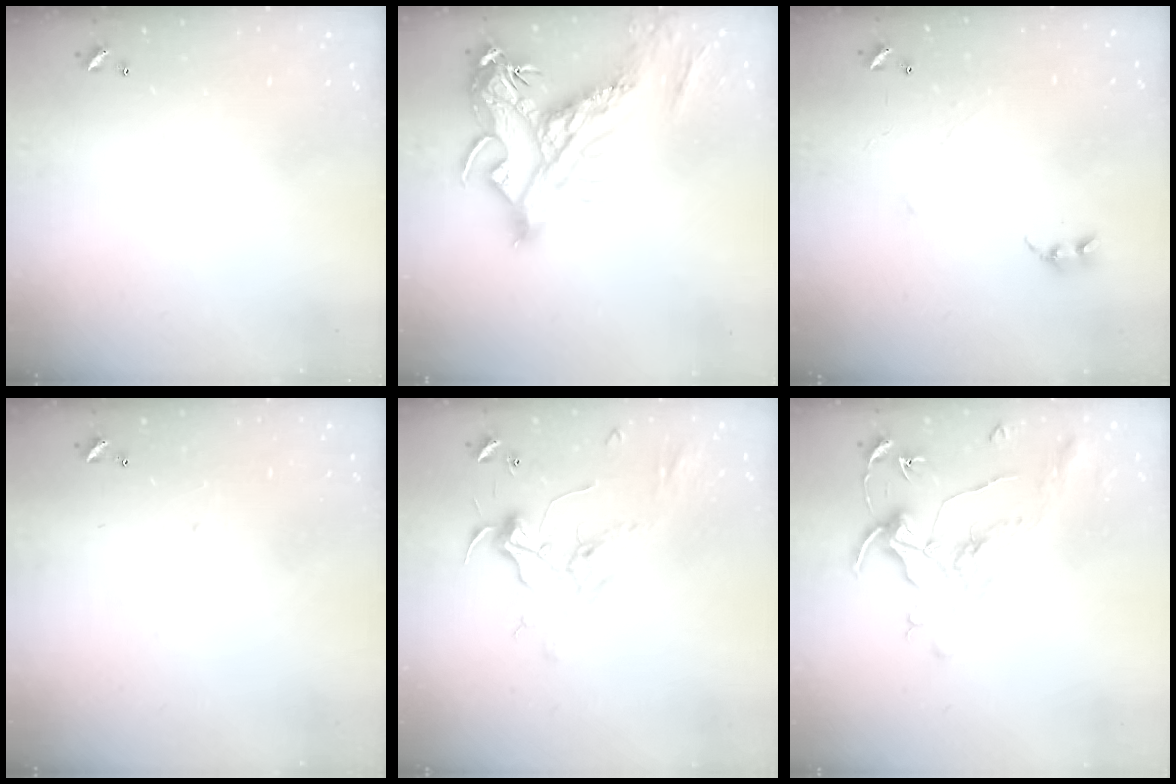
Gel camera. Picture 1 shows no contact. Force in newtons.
{"total": 15.2, "press": 15.0, "slide": 2.6}
{"total": 0.9, "press": 0.8, "slide": 0.5}
{"total": 2.1, "press": 2.1, "slide": 0.2}
{"total": 2.4, "press": 2.3, "slide": 0.8}
{"total": 1.6, "press": 1.4, "slide": 0.7}